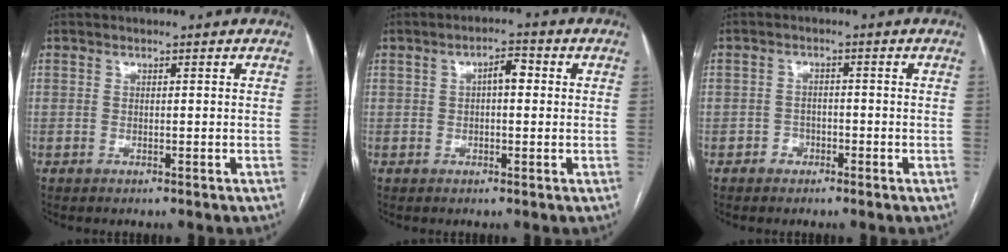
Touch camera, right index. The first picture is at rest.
{"total": 3.3, "force": [0.6, 1.6, 2.9], "torque": [-0.047, 0.018, 0.008]}
{"total": 2.0, "force": [-1.1, 1.6, 0.3], "torque": [-0.003, 0.007, -0.023]}